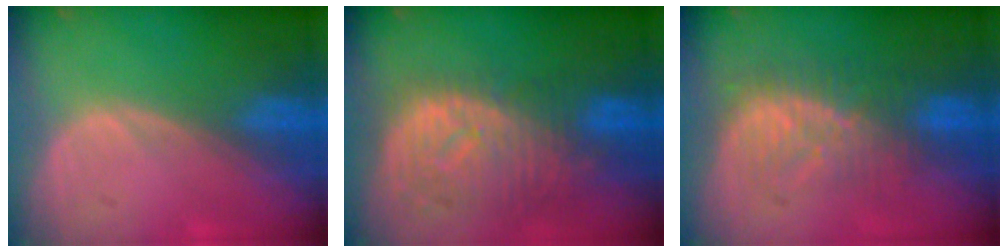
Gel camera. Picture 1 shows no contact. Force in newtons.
{"total": 10.9, "press": 9.7, "slide": 4.8}
{"total": 8.1, "press": 7.9, "slide": 1.6}